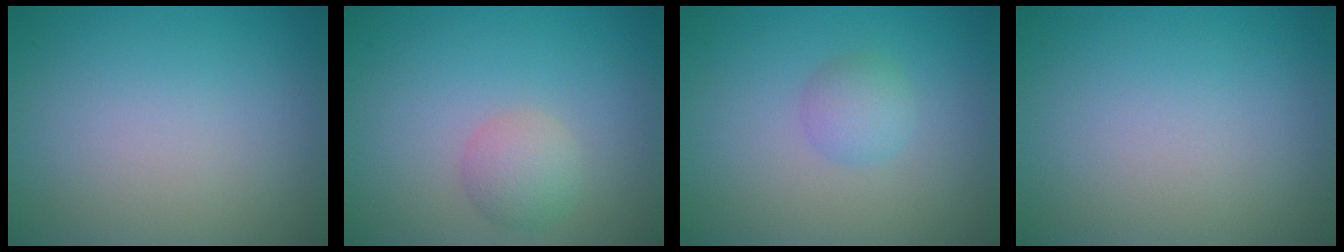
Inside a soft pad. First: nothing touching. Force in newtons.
{"total": 2.2, "press": 2.2, "slide": 0.1}
{"total": 1.8, "press": 1.8, "slide": 0.0}
{"total": 0.0}